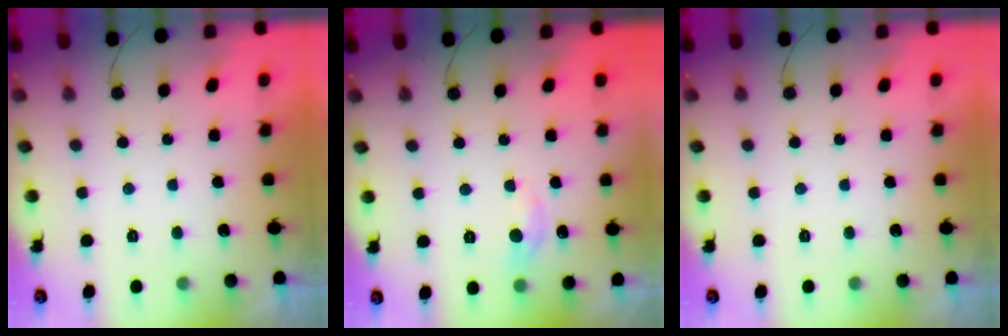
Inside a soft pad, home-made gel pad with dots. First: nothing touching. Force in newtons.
{"total": 6.6, "press": 6.6, "slide": 0.9}
{"total": 0.0}